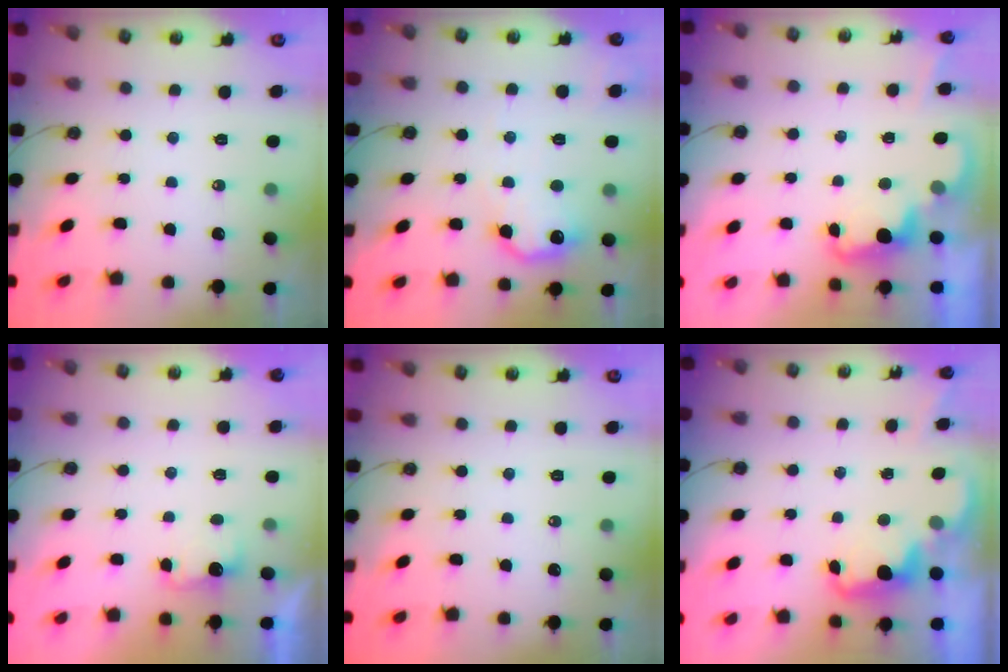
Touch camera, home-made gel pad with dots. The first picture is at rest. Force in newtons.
{"total": 11.5, "press": 11.5, "slide": 0.6}
{"total": 2.3, "press": 2.3, "slide": 0.5}
{"total": 2.6, "press": 2.4, "slide": 1.0}
{"total": 0.0}
{"total": 2.3, "press": 2.2, "slide": 0.7}